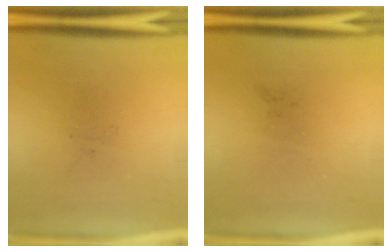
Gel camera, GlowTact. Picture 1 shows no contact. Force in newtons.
{"total": 0.0}